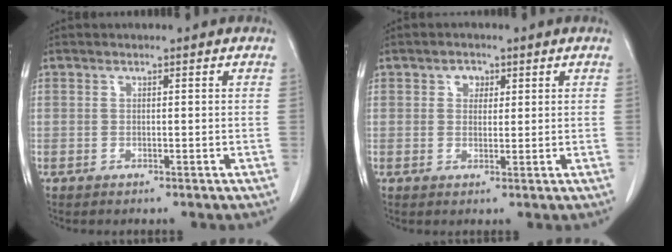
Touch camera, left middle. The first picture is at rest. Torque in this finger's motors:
{"motor_torque": [0.38, -0.36, -0.05, 0.01]}